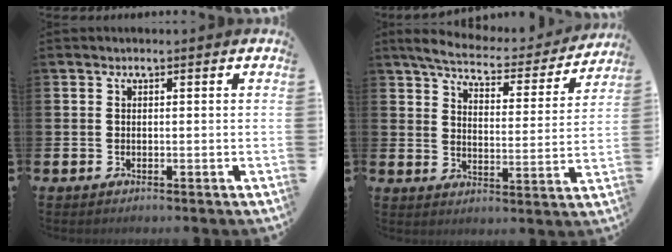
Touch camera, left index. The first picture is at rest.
{"total": 6.3, "force": [5.9, 0.9, 2.1], "torque": [-0.063, -0.041, 0.096]}